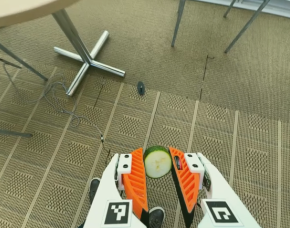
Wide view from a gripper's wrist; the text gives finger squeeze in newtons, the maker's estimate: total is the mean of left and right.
{"total": 7.5, "left": 7.1, "right": 7.8}